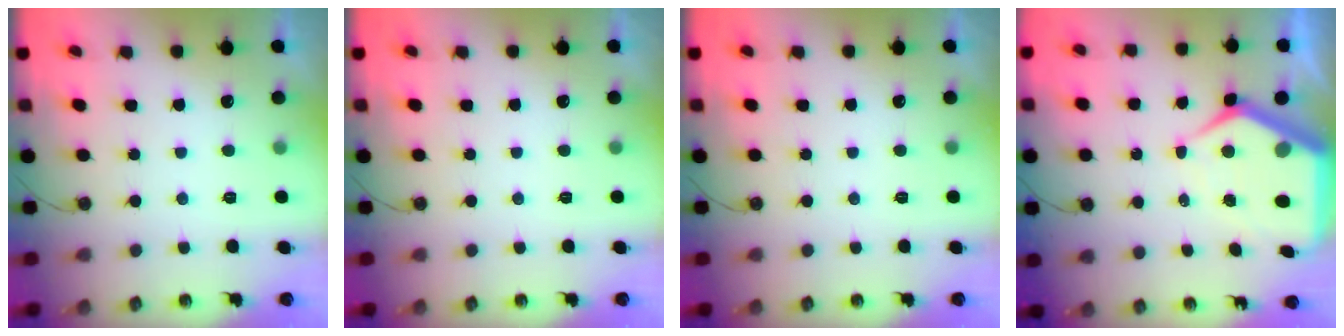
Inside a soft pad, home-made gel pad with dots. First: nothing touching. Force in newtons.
{"total": 0.0}
{"total": 0.0}
{"total": 11.8, "press": 11.7, "slide": 1.1}